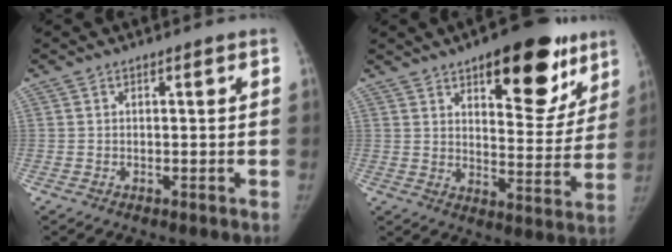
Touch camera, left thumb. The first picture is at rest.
{"total": 20.3, "force": [11.6, 8.6, 14.2], "torque": [-0.130, -0.049, 0.164]}